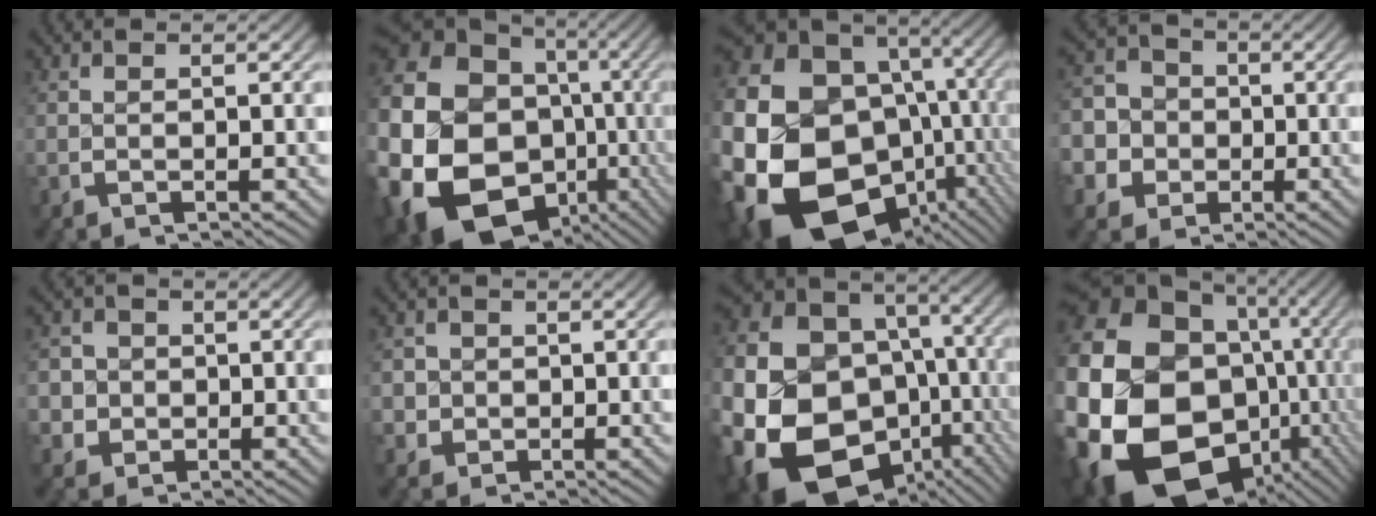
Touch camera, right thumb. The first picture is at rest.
{"total": 24.1, "force": [-4.2, 18.0, 15.5], "torque": [-0.367, -0.091, -0.031]}
{"total": 26.3, "force": [-4.4, 19.5, 17.2], "torque": [-0.379, -0.084, -0.043]}
{"total": 11.4, "force": [-1.8, 10.3, 4.6], "torque": [-0.114, -0.036, -0.034]}
{"total": 6.1, "force": [-0.7, 5.7, 2.0], "torque": [-0.046, -0.022, -0.007]}
{"total": 3.8, "force": [-0.2, 3.7, 1.0], "torque": [-0.028, -0.012, -0.001]}
{"total": 23.2, "force": [-5.0, 17.0, 15.0], "torque": [-0.333, -0.083, -0.051]}
{"total": 27.1, "force": [-4.5, 20.0, 17.8], "torque": [-0.379, -0.084, -0.041]}